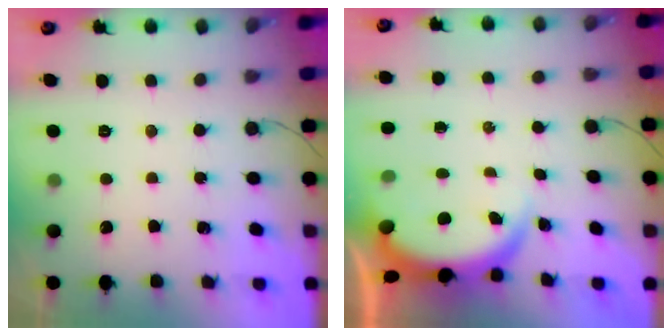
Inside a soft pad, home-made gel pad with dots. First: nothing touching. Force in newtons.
{"total": 3.8, "press": 3.8, "slide": 0.6}